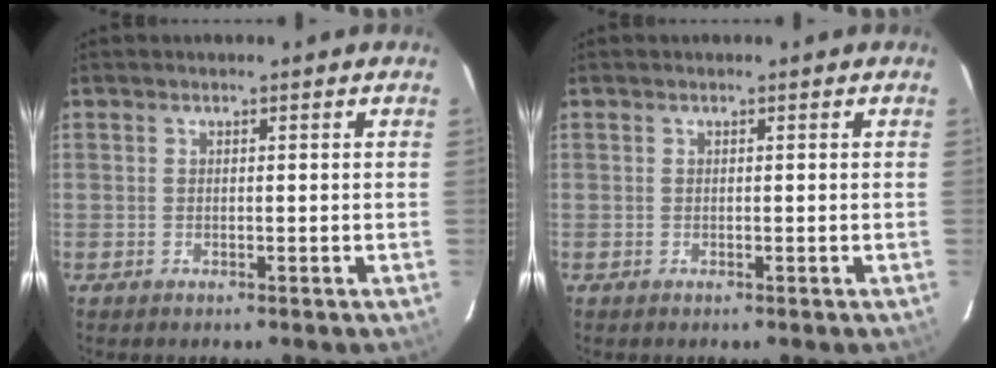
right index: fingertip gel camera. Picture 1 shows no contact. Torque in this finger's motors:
{"motor_torque": [0.02, 0.03, 0.01, 0.00]}